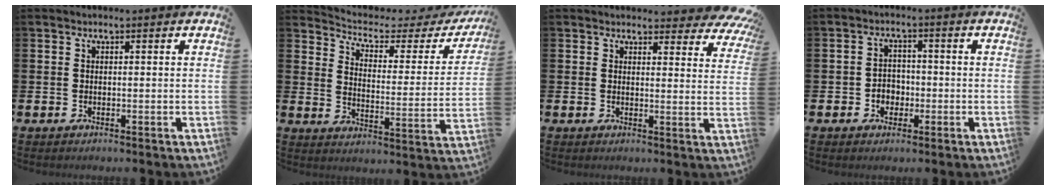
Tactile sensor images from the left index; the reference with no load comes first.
{"total": 4.0, "force": [3.2, 1.7, 1.7], "torque": [-0.056, -0.027, 0.042]}
{"total": 3.4, "force": [3.2, 1.1, 0.5], "torque": [0.003, -0.027, 0.051]}
{"total": 2.8, "force": [-1.0, 2.5, 1.0], "torque": [-0.011, 0.001, -0.027]}